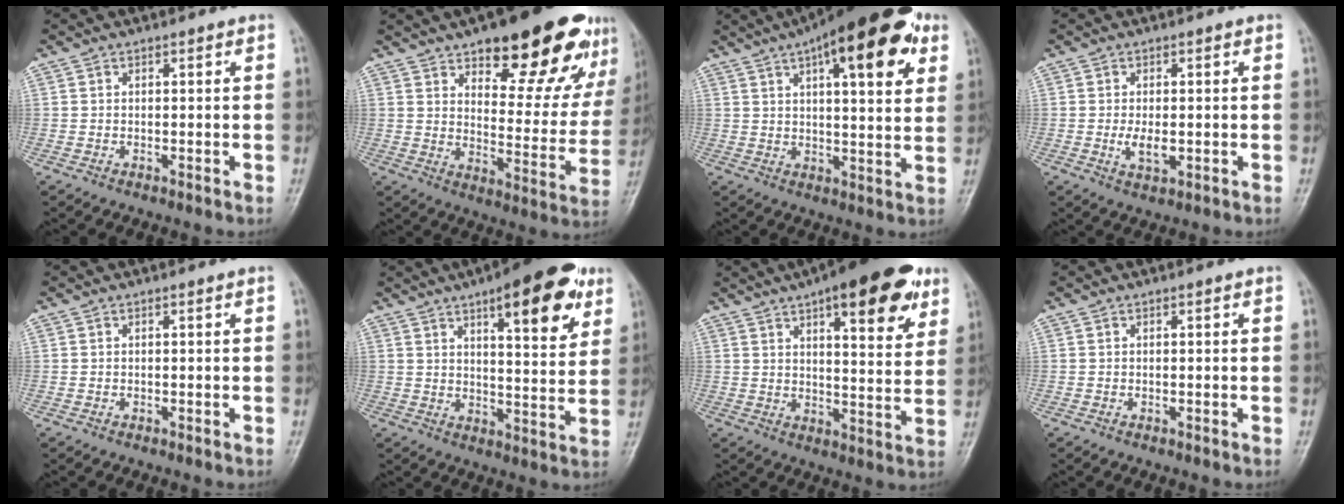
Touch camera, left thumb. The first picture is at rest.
{"total": 23.7, "force": [15.1, 8.8, 16.1], "torque": [-0.165, -0.063, 0.207]}
{"total": 21.0, "force": [10.0, 7.1, 17.1], "torque": [-0.227, -0.005, 0.138]}
{"total": 3.6, "force": [-0.4, 1.9, 3.0], "torque": [-0.057, -0.007, -0.009]}
{"total": 0.0}
{"total": 16.7, "force": [8.9, 5.4, 13.0], "torque": [-0.146, -0.032, 0.122]}
{"total": 19.0, "force": [10.5, 6.4, 14.5], "torque": [-0.172, -0.030, 0.144]}
{"total": 0.0}